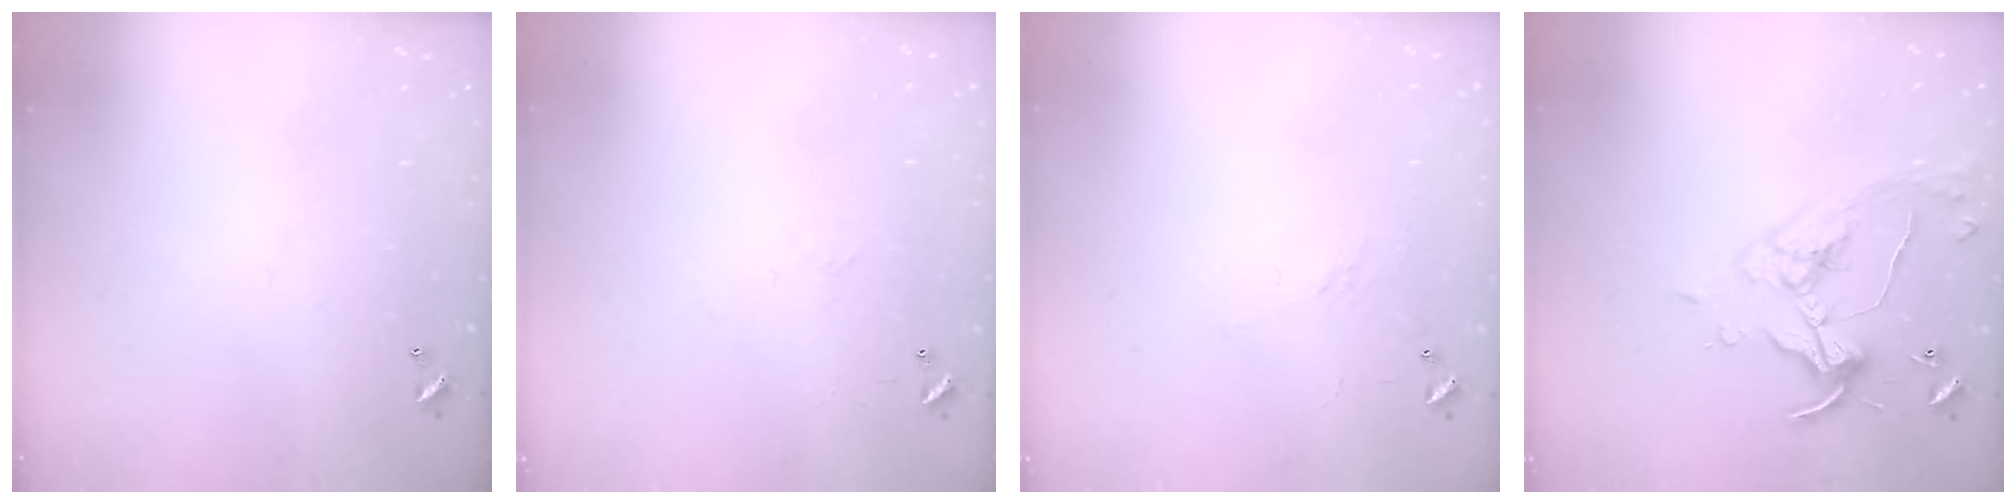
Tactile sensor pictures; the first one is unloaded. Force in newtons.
{"total": 6.6, "press": 6.6, "slide": 0.8}
{"total": 6.2, "press": 6.2, "slide": 0.8}
{"total": 7.3, "press": 7.2, "slide": 1.4}